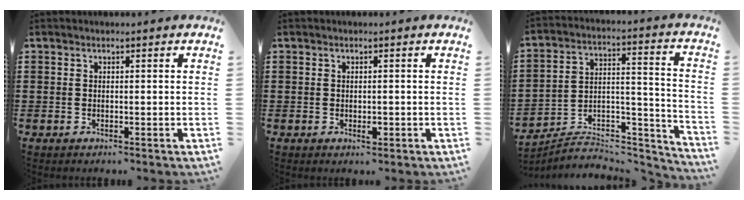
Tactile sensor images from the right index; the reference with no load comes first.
{"total": 1.3, "force": [-0.3, 0.7, 1.1], "torque": [-0.019, 0.000, -0.006]}
{"total": 5.1, "force": [-4.5, 2.1, 1.1], "torque": [-0.015, 0.002, -0.088]}